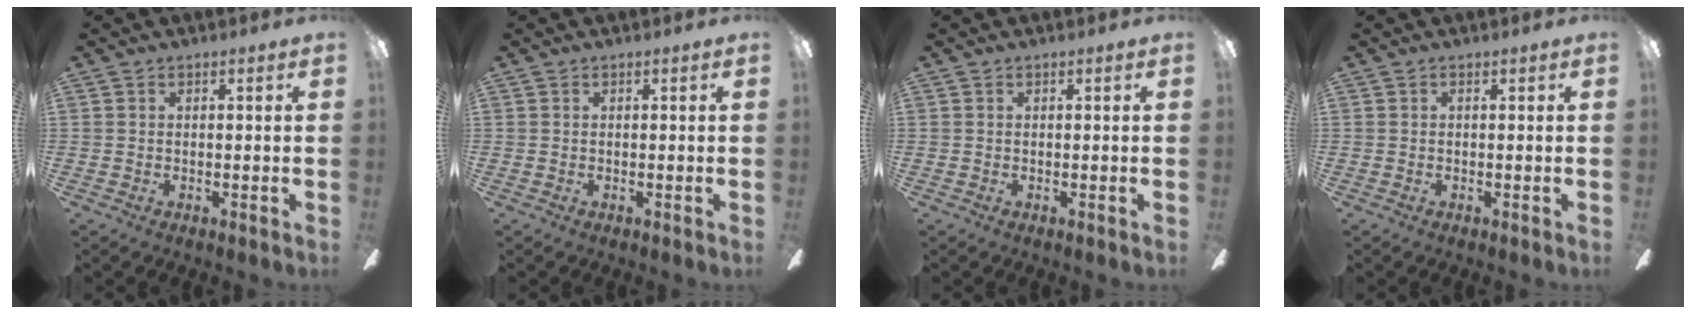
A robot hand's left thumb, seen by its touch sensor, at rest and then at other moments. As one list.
[{"total": 0.0}, {"total": 0.0}, {"total": 0.0}]